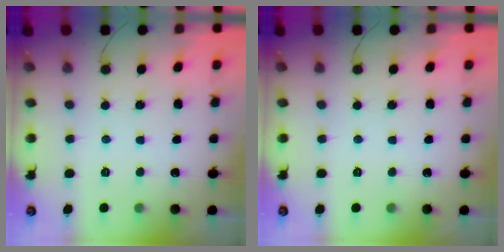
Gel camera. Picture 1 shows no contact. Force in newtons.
{"total": 0.0}